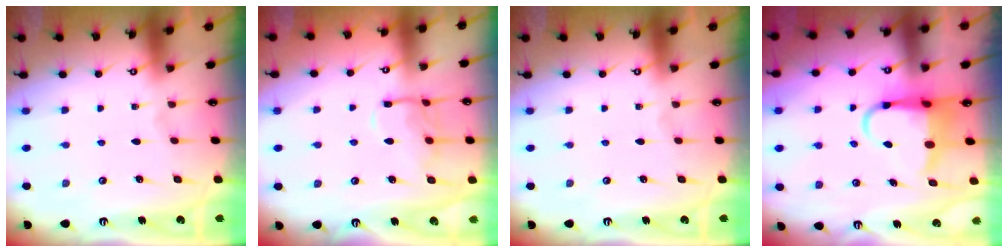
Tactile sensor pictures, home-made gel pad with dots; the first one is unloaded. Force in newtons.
{"total": 10.6, "press": 10.6, "slide": 0.7}
{"total": 0.0}
{"total": 6.6, "press": 6.4, "slide": 1.6}